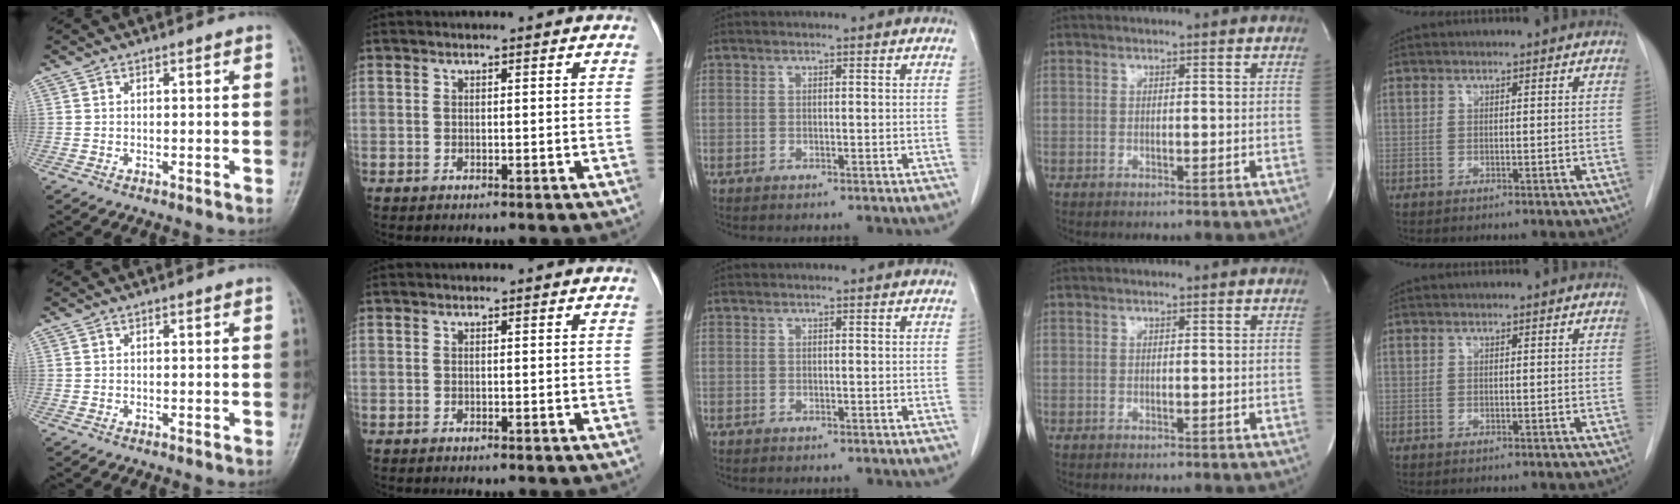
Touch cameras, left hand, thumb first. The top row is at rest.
{}